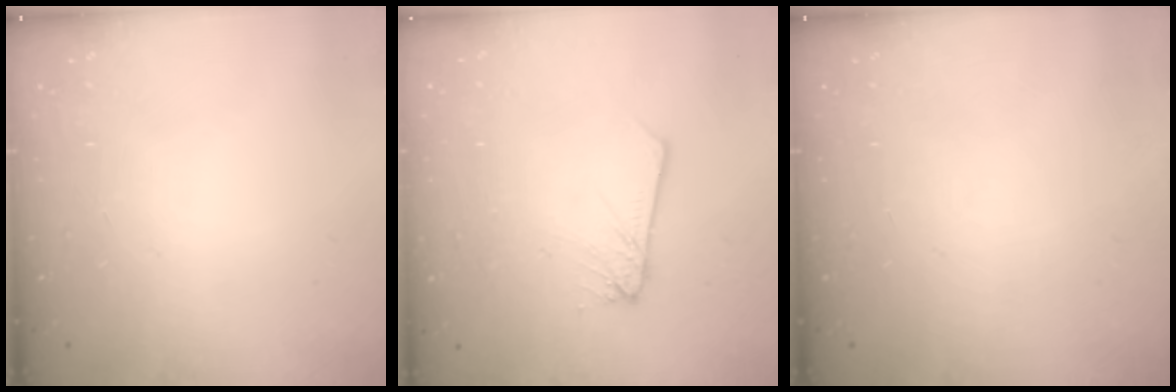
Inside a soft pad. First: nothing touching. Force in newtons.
{"total": 2.2, "press": 2.2, "slide": 0.1}
{"total": 0.0}